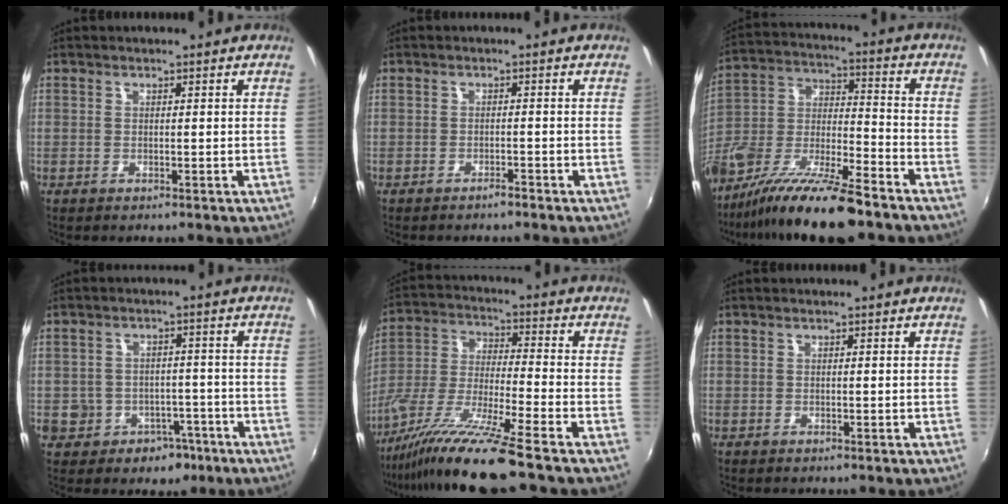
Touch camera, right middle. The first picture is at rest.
{"total": 1.3, "force": [-1.2, 0.1, 0.4], "torque": [-0.011, 0.002, -0.019]}
{"total": 18.7, "force": [-13.2, 4.3, 12.4], "torque": [-0.243, -0.018, -0.242]}
{"total": 8.6, "force": [-3.8, 7.3, 2.6], "torque": [-0.068, 0.026, -0.033]}
{"total": 14.4, "force": [-11.3, -1.1, 8.9], "torque": [-0.184, -0.023, -0.213]}
{"total": 0.0}